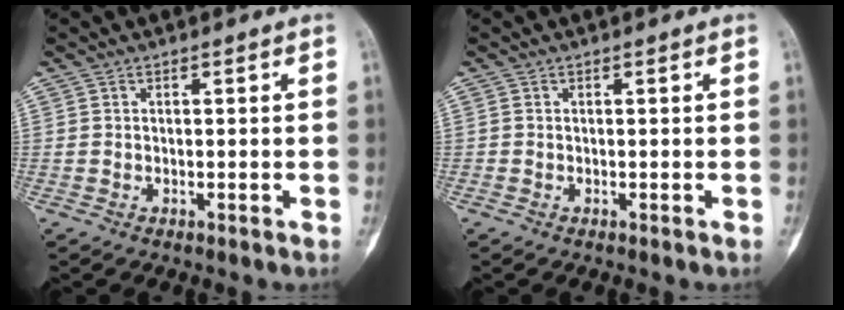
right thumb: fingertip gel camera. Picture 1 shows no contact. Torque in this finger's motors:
{"motor_torque": [-0.17, -0.03, -0.12, 0.00, 0.05]}